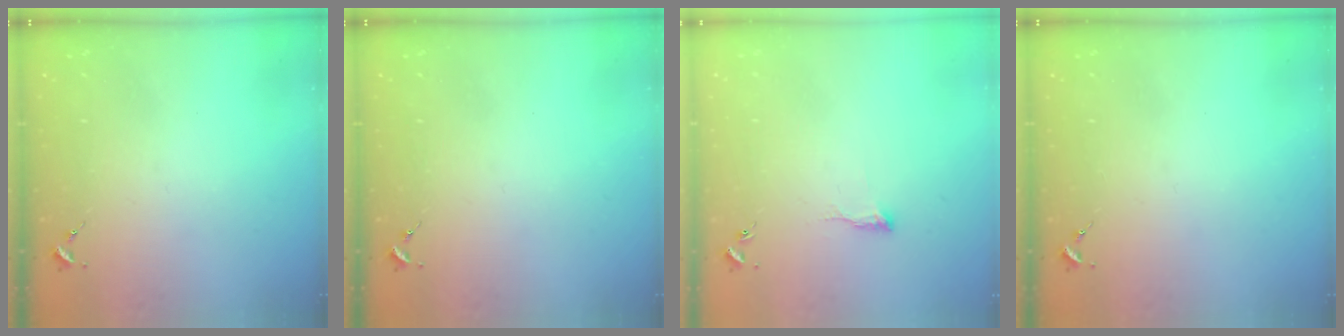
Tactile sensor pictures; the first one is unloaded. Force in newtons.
{"total": 0.0}
{"total": 7.4, "press": 7.4, "slide": 0.5}
{"total": 0.0}